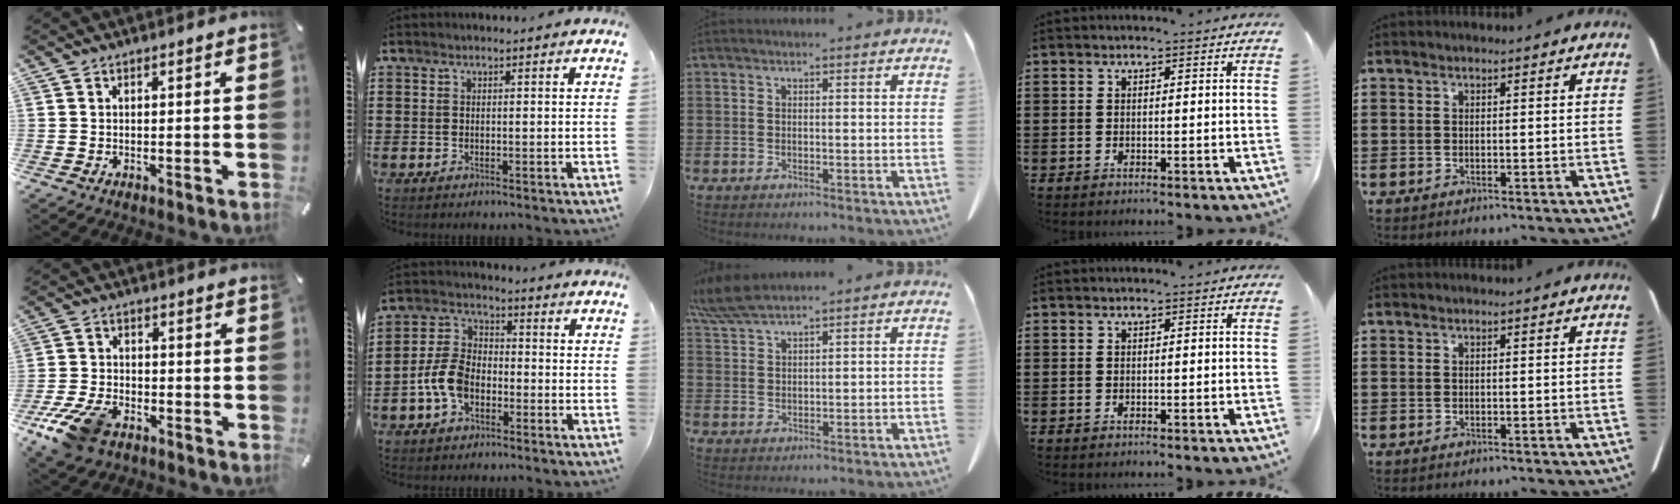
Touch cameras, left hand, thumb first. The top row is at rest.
{"thumb": {"total": 10.4, "force": [-6.5, 5.8, 5.6], "torque": [-0.122, 0.026, -0.122]}, "index": {"total": 6.9, "force": [-2.9, 4.3, 4.6], "torque": [-0.128, 0.006, -0.065]}, "middle": {"total": 5.0, "force": [4.2, 0.5, 2.7], "torque": [-0.065, -0.007, 0.079]}}